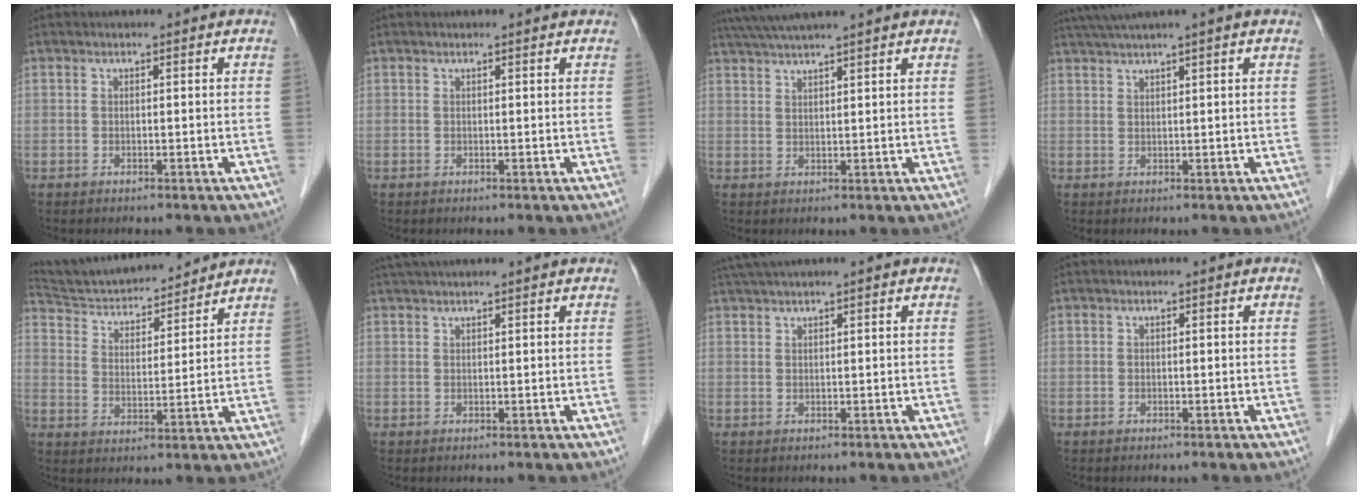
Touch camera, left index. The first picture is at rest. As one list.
[{"total": 1.1, "force": [1.0, 0.0, 0.3], "torque": [-0.014, 0.006, 0.011]}, {"total": 9.5, "force": [8.1, -0.7, 4.8], "torque": [-0.083, 0.041, 0.117]}, {"total": 5.4, "force": [4.1, -1.2, 3.2], "torque": [-0.055, 0.029, 0.074]}, {"total": 15.4, "force": [14.6, 2.3, 4.2], "torque": [-0.074, 0.015, 0.239]}, {"total": 6.9, "force": [6.1, -0.4, 3.3], "torque": [-0.050, 0.043, 0.086]}, {"total": 3.7, "force": [3.1, -0.8, 2.0], "torque": [-0.034, 0.029, 0.059]}, {"total": 0.0}]